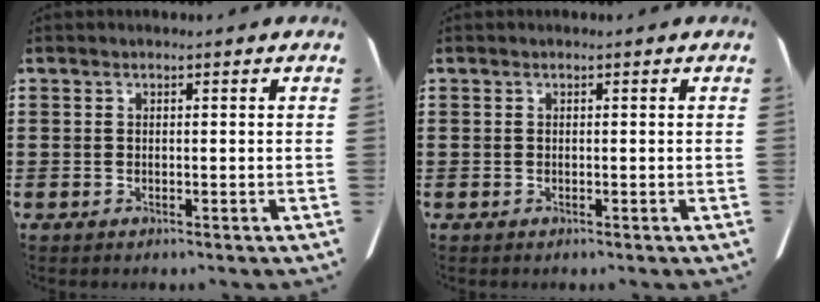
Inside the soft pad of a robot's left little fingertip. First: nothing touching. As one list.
[{"total": 0.0}]